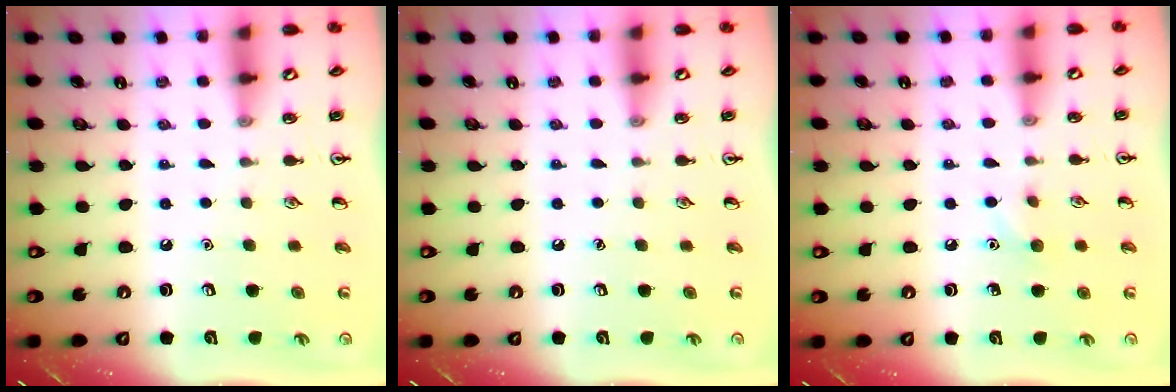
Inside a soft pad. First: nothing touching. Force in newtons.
{"total": 0.0}
{"total": 5.5, "press": 5.2, "slide": 1.7}